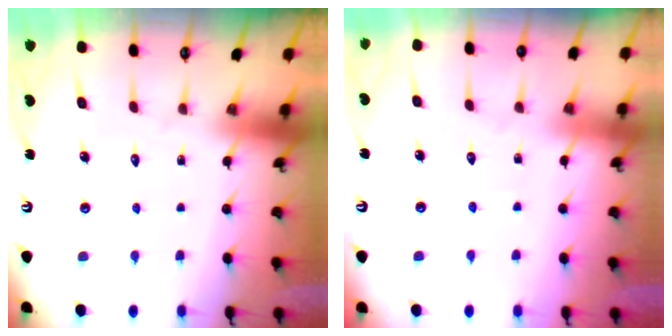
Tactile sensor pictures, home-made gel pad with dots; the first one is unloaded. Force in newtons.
{"total": 2.9, "press": 2.8, "slide": 0.4}